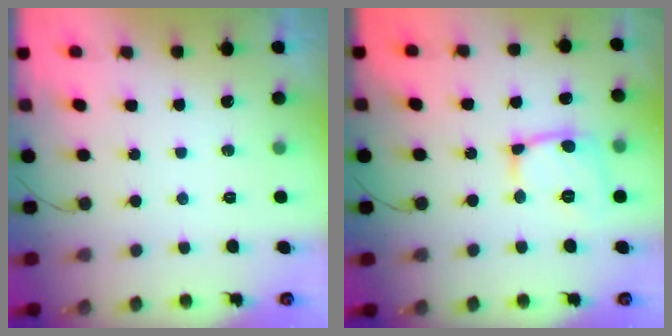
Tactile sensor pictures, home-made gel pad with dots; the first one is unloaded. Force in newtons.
{"total": 12.5, "press": 12.4, "slide": 1.2}